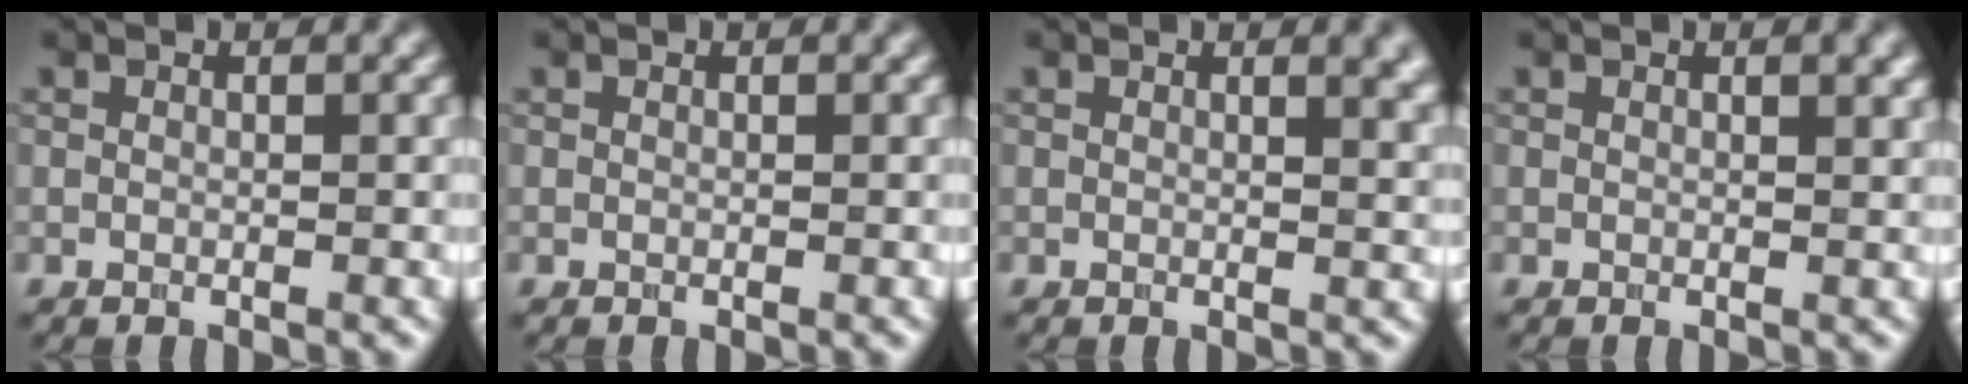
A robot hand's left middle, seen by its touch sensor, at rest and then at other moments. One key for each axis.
{"total": 0.0}
{"total": 3.0, "fx": 1.5, "fy": 1.3, "fz": 2.2, "tx": -0.011, "ty": 0.001, "tz": 0.020}
{"total": 1.5, "fx": 0.8, "fy": 0.5, "fz": 1.2, "tx": -0.011, "ty": 0.002, "tz": 0.011}